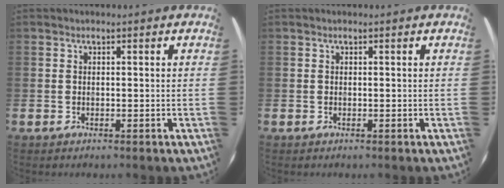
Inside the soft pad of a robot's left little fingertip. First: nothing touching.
{"total": 0.0}